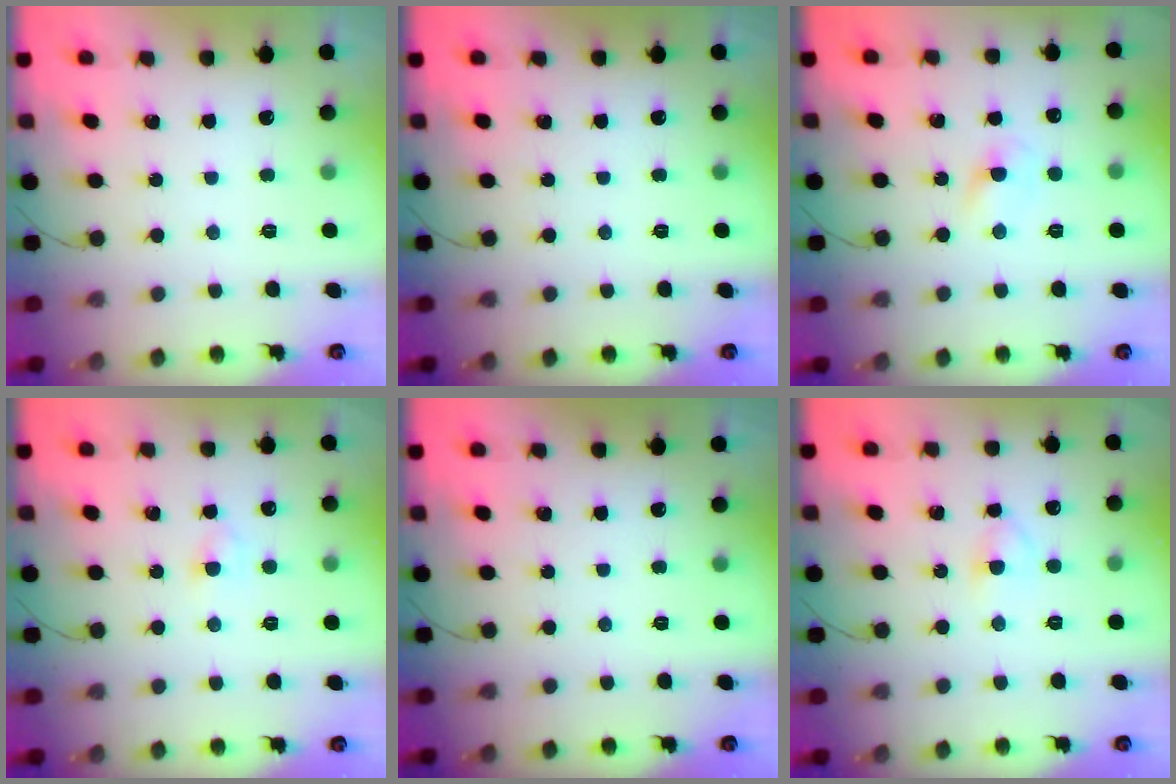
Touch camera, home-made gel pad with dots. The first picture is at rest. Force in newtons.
{"total": 0.0}
{"total": 2.6, "press": 2.4, "slide": 1.1}
{"total": 2.7, "press": 2.6, "slide": 1.0}
{"total": 0.0}
{"total": 3.1, "press": 2.8, "slide": 1.3}